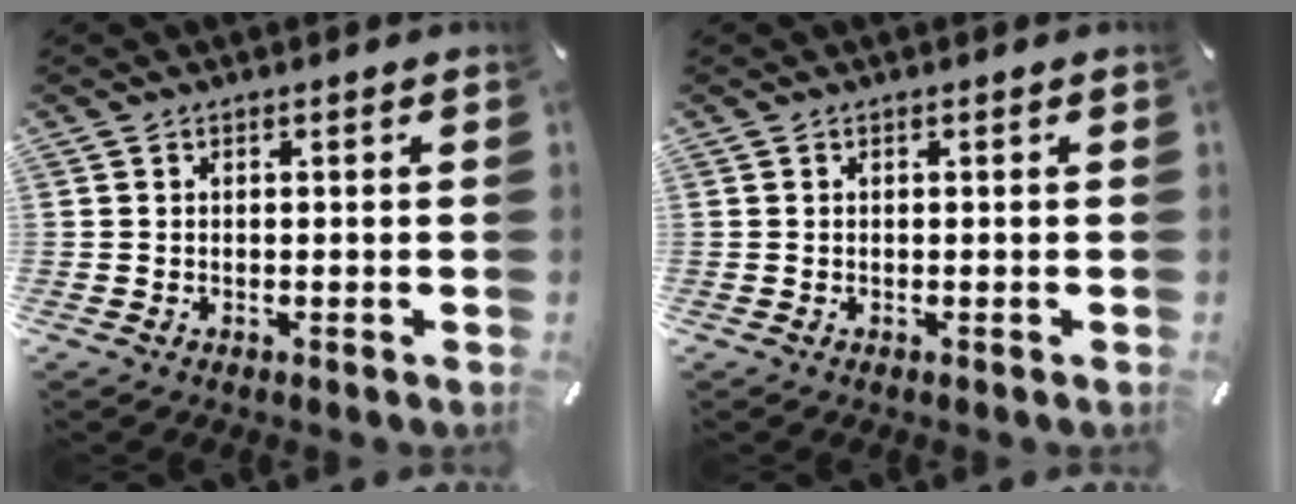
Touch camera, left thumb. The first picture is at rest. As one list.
[{"total": 0.0}]